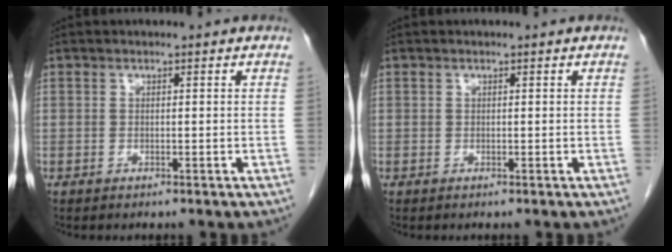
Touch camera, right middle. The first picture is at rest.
{"total": 0.0}